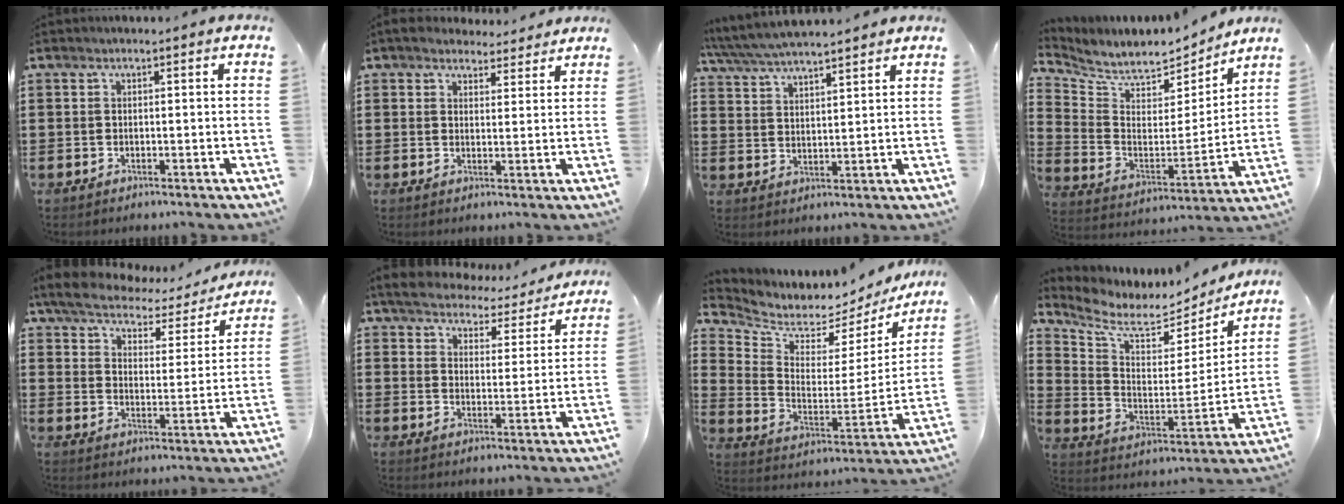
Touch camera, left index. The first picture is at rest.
{"total": 3.7, "force": [3.4, 1.2, 0.6], "torque": [-0.024, -0.008, 0.064]}
{"total": 5.1, "force": [4.9, 0.5, 1.5], "torque": [-0.047, -0.021, 0.086]}
{"total": 6.3, "force": [6.1, 1.4, 1.1], "torque": [-0.061, -0.051, 0.102]}
{"total": 4.7, "force": [4.3, 1.1, 1.5], "torque": [-0.055, -0.027, 0.069]}
{"total": 4.5, "force": [4.5, 0.3, 0.4], "torque": [-0.036, -0.035, 0.073]}
{"total": 4.4, "force": [4.2, 1.3, -0.1], "torque": [-0.035, -0.052, 0.070]}
{"total": 6.8, "force": [6.1, 2.2, 2.1], "torque": [-0.078, -0.051, 0.103]}